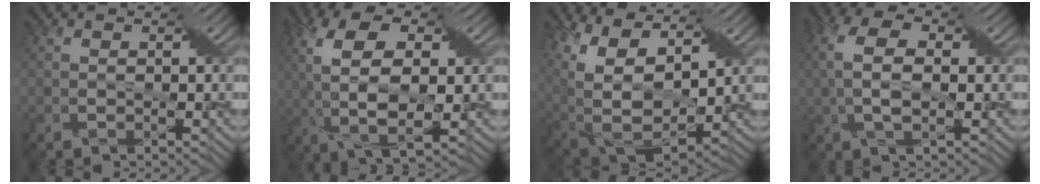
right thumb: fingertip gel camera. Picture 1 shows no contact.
{"total": 12.0, "force": [0.8, 6.1, 10.3], "torque": [-0.235, 0.004, 0.009]}
{"total": 15.7, "force": [5.9, 8.7, 11.5], "torque": [-0.271, 0.023, 0.124]}
{"total": 6.3, "force": [0.5, 3.0, 5.5], "torque": [-0.134, 0.012, 0.002]}